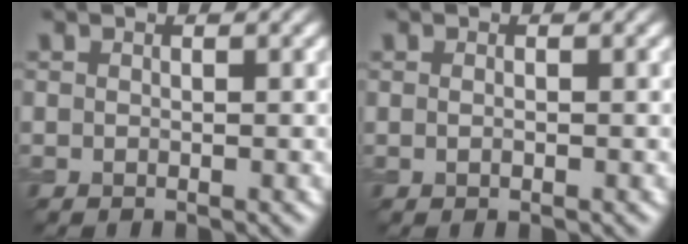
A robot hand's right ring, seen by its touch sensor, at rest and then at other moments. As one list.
[{"total": 0.6, "force": [-0.1, 0.2, 0.5], "torque": [-0.011, -0.004, -0.002]}]